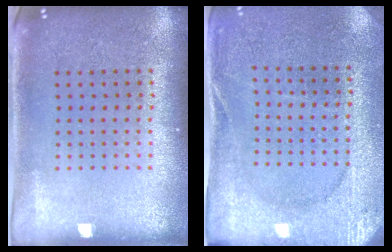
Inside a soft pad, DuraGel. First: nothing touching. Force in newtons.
{"total": 2.6, "press": 2.5, "slide": 0.4}